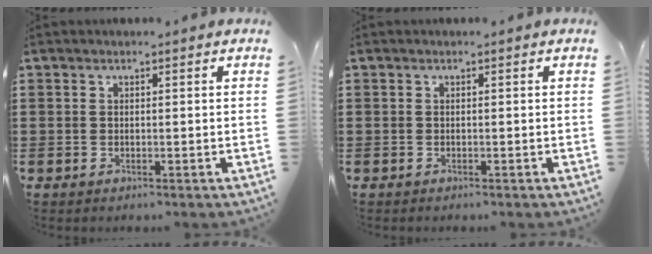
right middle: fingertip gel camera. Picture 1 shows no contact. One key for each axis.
{"total": 0.0}